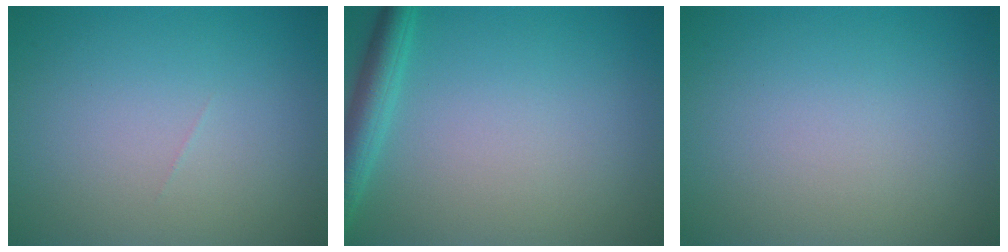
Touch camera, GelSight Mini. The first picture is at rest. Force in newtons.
{"total": 3.0, "press": 3.0, "slide": 0.1}
{"total": 0.0}